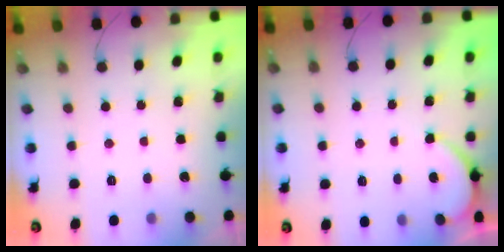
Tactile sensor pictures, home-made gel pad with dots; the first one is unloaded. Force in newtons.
{"total": 2.8, "press": 2.8, "slide": 0.3}